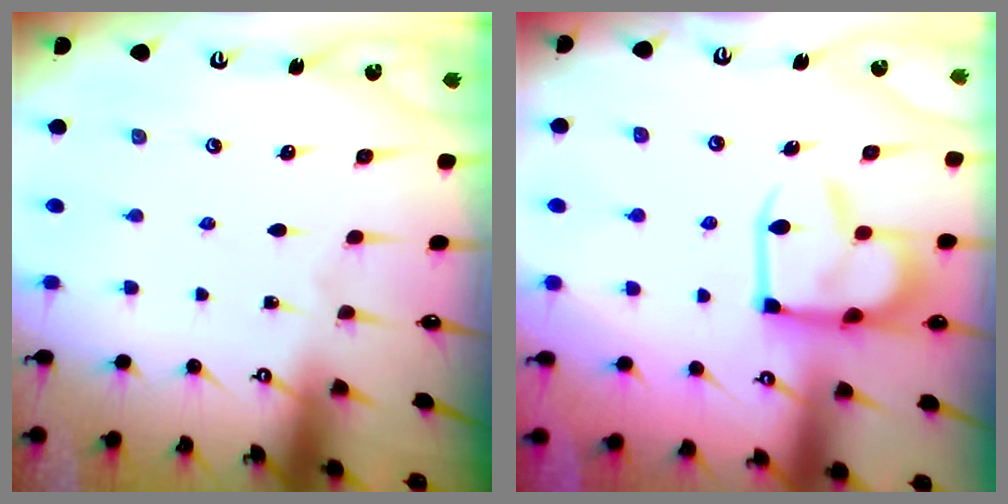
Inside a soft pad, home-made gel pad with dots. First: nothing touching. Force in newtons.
{"total": 12.7, "press": 12.6, "slide": 1.1}